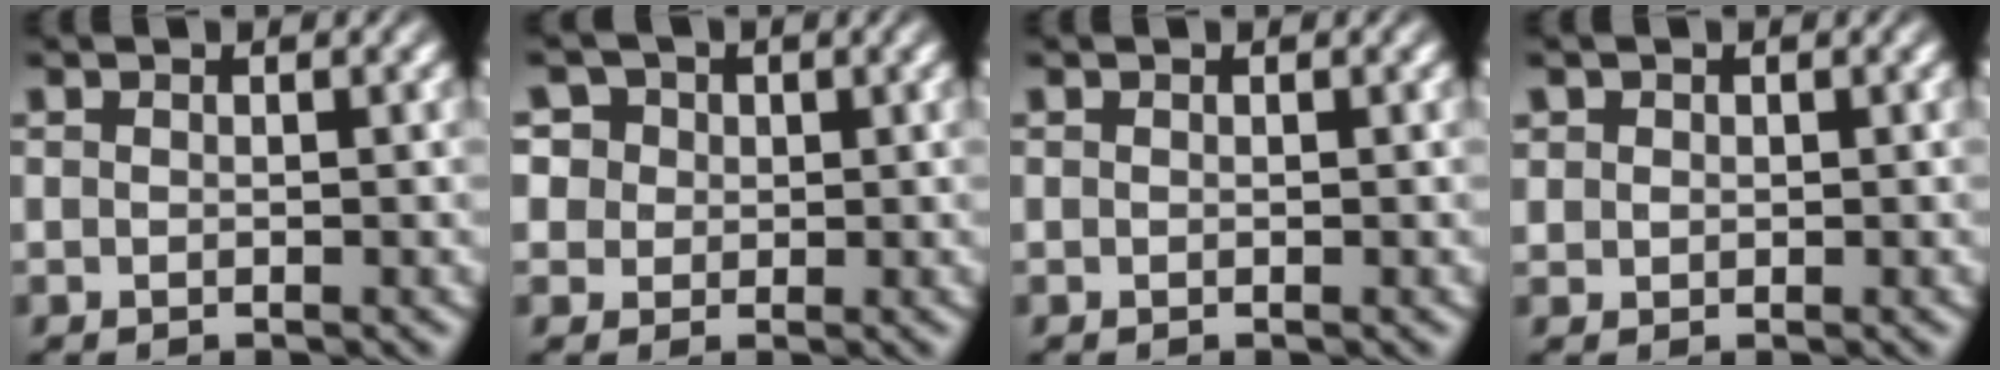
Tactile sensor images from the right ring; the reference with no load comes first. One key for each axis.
{"total": 6.6, "fx": 1.7, "fy": 5.8, "fz": 2.8, "tx": -0.066, "ty": -0.005, "tz": 0.029}
{"total": 0.0}
{"total": 1.2, "fx": 0.7, "fy": 0.9, "fz": 0.3, "tx": -0.009, "ty": -0.009, "tz": 0.024}